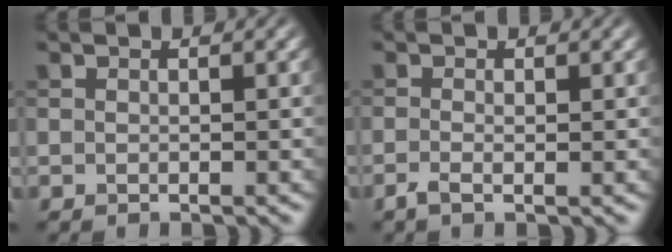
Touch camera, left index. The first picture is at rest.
{"total": 1.5, "force": [-0.7, 0.3, 1.3], "torque": [-0.031, -0.004, -0.015]}